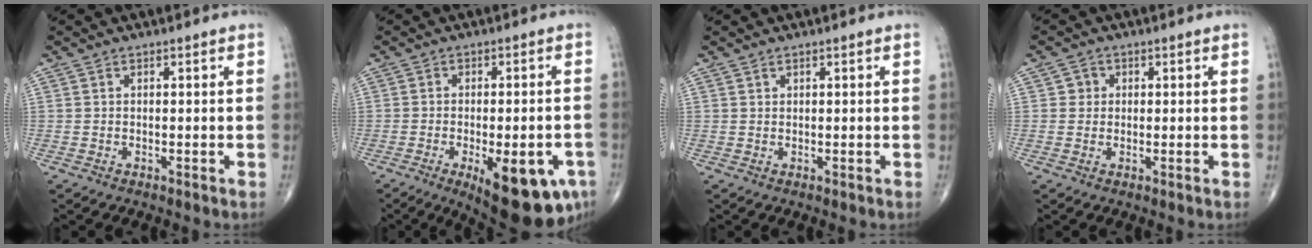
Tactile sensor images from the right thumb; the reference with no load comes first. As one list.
[{"total": 15.9, "force": [-6.8, 6.1, 13.0], "torque": [-0.128, 0.006, -0.077]}, {"total": 0.5, "force": [0.5, 0.1, 0.1], "torque": [-0.002, -0.005, 0.010]}, {"total": 2.0, "force": [0.4, 1.9, 0.3], "torque": [0.008, 0.002, 0.002]}]